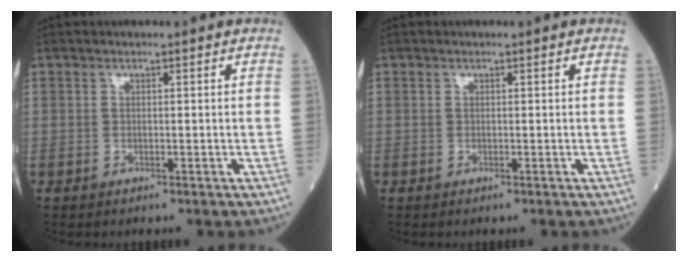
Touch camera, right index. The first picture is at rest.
{"total": 0.0}